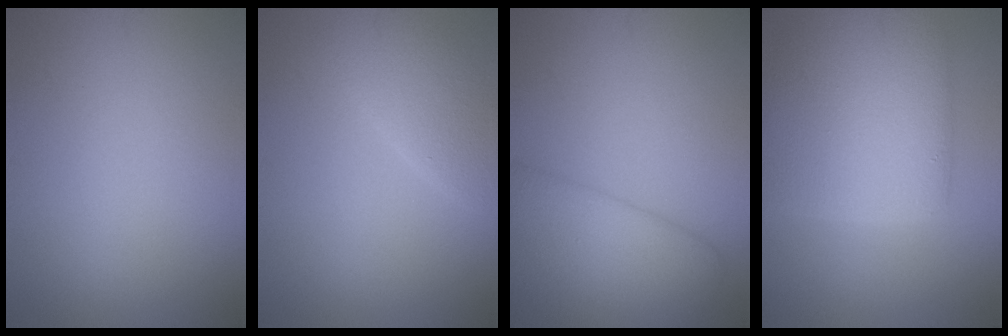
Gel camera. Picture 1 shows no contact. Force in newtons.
{"total": 2.9, "press": 2.9, "slide": 0.1}
{"total": 5.6, "press": 5.6, "slide": 0.3}
{"total": 7.7, "press": 7.6, "slide": 0.5}